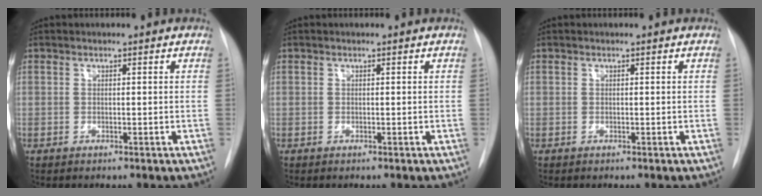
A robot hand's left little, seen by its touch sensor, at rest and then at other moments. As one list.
[{"total": 0.0}, {"total": 0.0}]